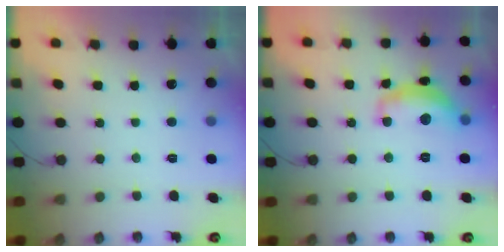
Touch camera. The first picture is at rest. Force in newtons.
{"total": 13.9, "press": 13.8, "slide": 1.0}